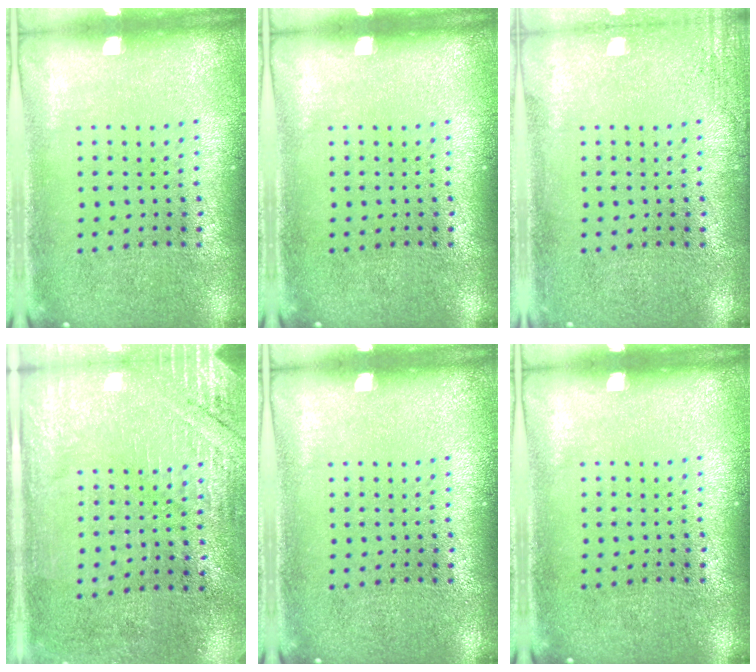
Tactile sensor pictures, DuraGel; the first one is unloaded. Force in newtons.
{"total": 0.0}
{"total": 1.8, "press": 1.8, "slide": 0.2}
{"total": 2.7, "press": 2.5, "slide": 1.1}
{"total": 0.0}
{"total": 0.0}